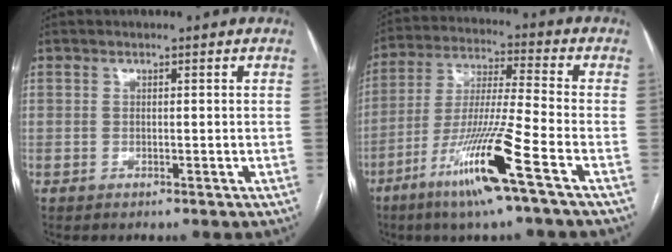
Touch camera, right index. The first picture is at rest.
{"total": 14.3, "force": [-7.5, -1.0, 12.2], "torque": [-0.246, -0.028, -0.142]}